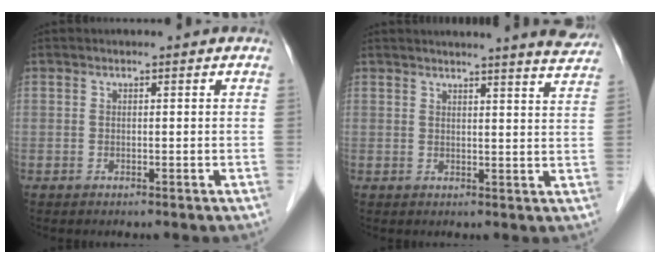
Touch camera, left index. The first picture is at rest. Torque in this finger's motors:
{"motor_torque": [0.82, -1.01, 0.42, 0.05]}